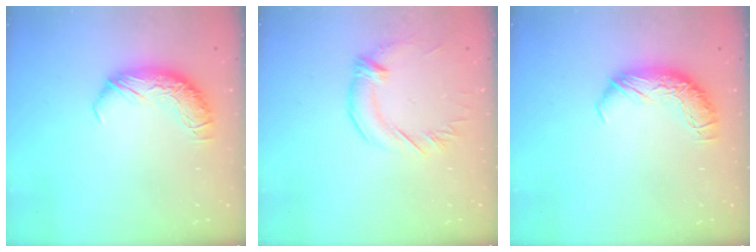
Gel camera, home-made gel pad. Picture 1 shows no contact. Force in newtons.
{"total": 1.3, "press": 1.1, "slide": 0.7}
{"total": 0.0}